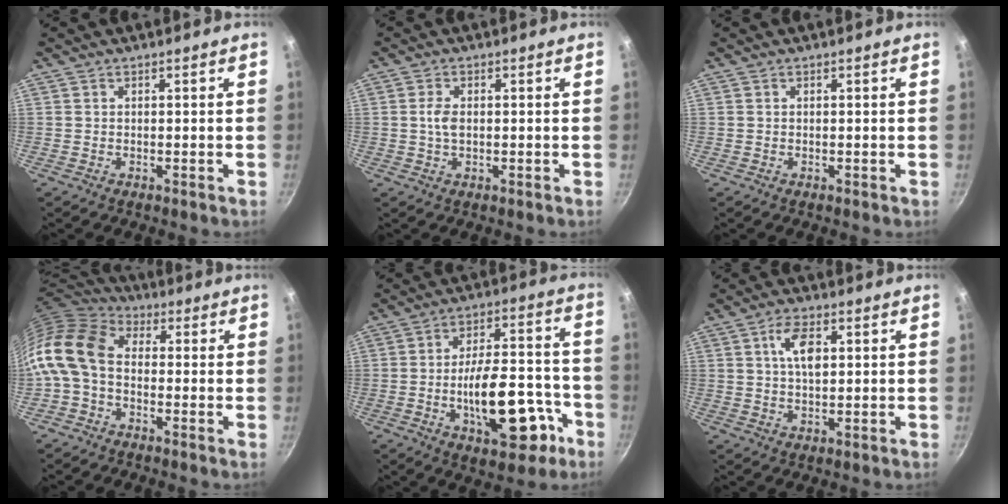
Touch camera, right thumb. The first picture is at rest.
{"total": 2.3, "force": [0.0, 1.3, 2.0], "torque": [-0.039, 0.004, -0.002]}
{"total": 0.0}
{"total": 14.6, "force": [-1.7, 10.2, 10.3], "torque": [-0.214, 0.037, -0.058]}
{"total": 18.3, "force": [-6.5, 8.6, 14.8], "torque": [-0.189, 0.053, -0.080]}
{"total": 6.4, "force": [1.6, 3.2, 5.3], "torque": [-0.085, -0.001, 0.028]}